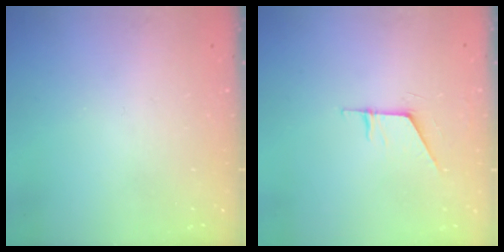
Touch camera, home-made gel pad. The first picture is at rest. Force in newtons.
{"total": 5.8, "press": 5.8, "slide": 0.6}